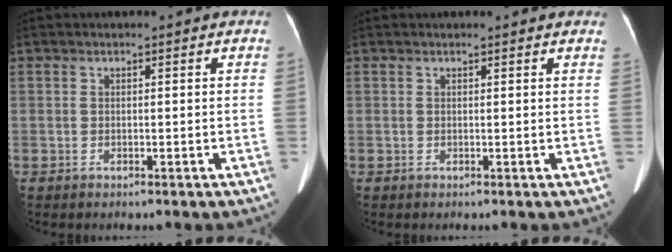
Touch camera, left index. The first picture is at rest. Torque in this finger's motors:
{"motor_torque": [0.06, -0.19, 0.02, 0.01]}